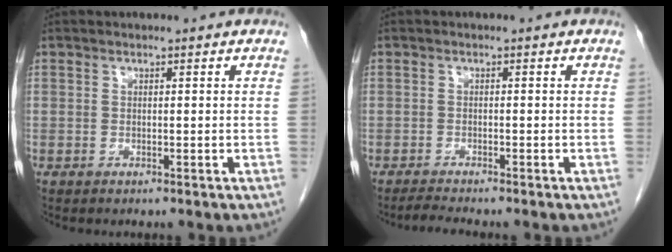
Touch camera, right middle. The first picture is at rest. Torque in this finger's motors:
{"motor_torque": [0.29, -0.22, -0.01, 0.00]}